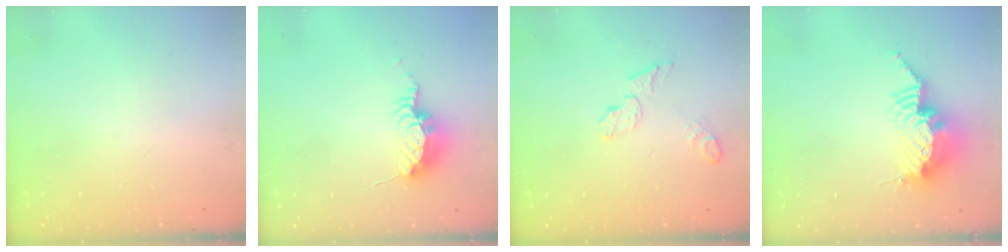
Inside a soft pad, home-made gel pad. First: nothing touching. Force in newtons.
{"total": 8.0, "press": 7.9, "slide": 0.9}
{"total": 6.1, "press": 6.1, "slide": 0.3}
{"total": 15.1, "press": 15.0, "slide": 1.7}